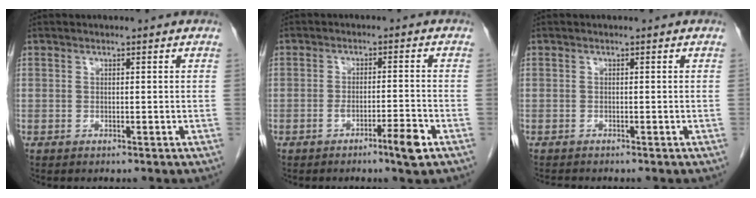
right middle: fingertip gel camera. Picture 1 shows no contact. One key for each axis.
{"total": 4.2, "fx": -2.6, "fy": -0.1, "fz": 3.3, "tx": -0.053, "ty": -0.001, "tz": -0.044}
{"total": 1.2, "fx": -1.2, "fy": 0.2, "fz": 0.3, "tx": -0.013, "ty": -0.006, "tz": -0.017}